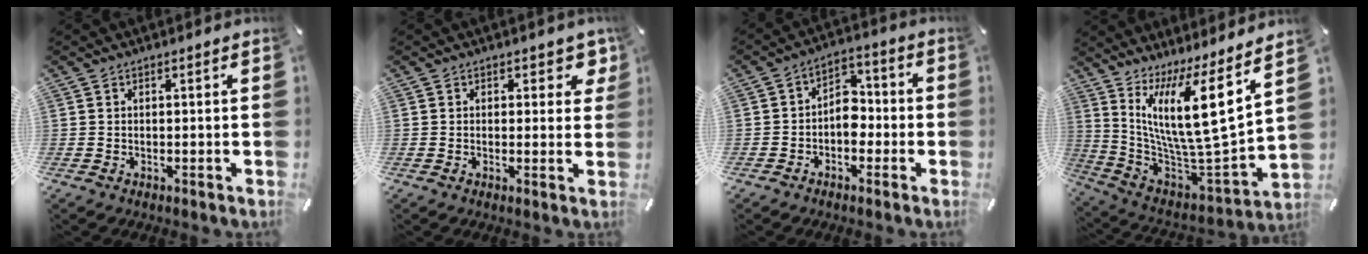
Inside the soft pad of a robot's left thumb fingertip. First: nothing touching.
{"total": 3.9, "force": [2.1, 2.3, 2.4], "torque": [-0.006, -0.013, 0.027]}
{"total": 6.7, "force": [-2.2, 5.1, 3.9], "torque": [-0.053, 0.017, -0.041]}
{"total": 19.3, "force": [9.4, 4.0, 16.4], "torque": [-0.306, -0.095, 0.148]}